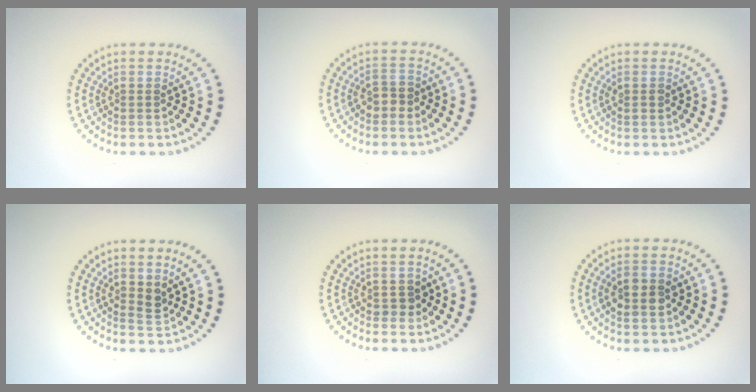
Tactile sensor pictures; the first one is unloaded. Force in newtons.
{"total": 1.7, "press": 1.6, "slide": 0.5}
{"total": 0.8, "press": 0.8, "slide": 0.2}
{"total": 1.2, "press": 1.0, "slide": 0.5}
{"total": 1.1, "press": 1.1, "slide": 0.3}
{"total": 2.5, "press": 2.5, "slide": 0.2}